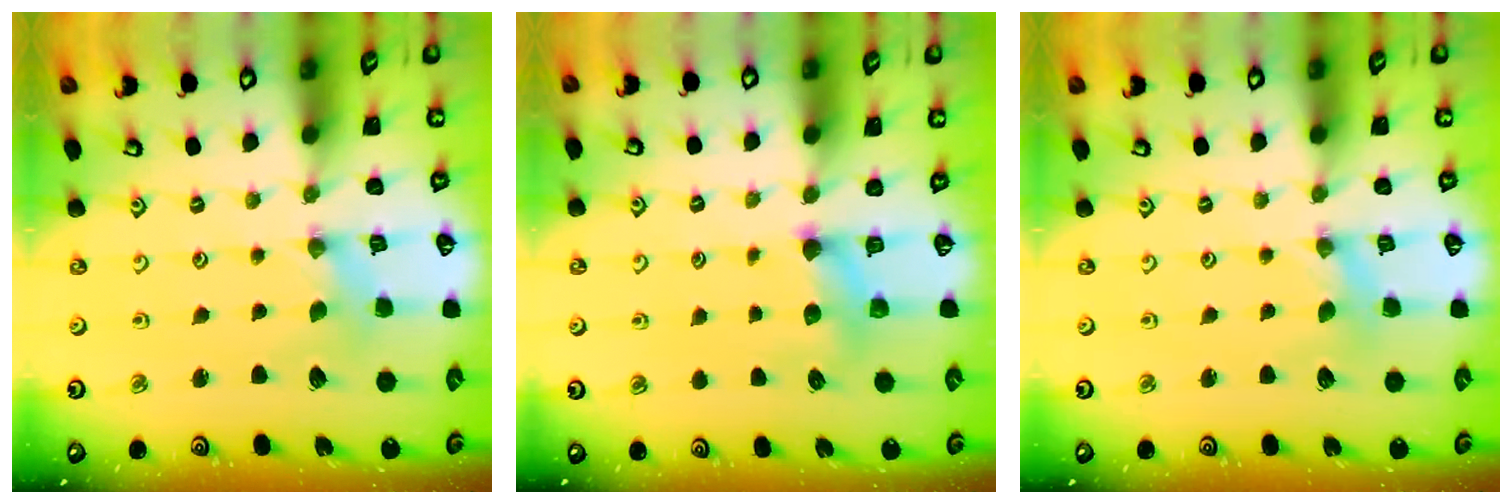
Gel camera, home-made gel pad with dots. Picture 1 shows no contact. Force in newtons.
{"total": 5.6, "press": 5.6, "slide": 0.6}
{"total": 1.3, "press": 1.3, "slide": 0.3}